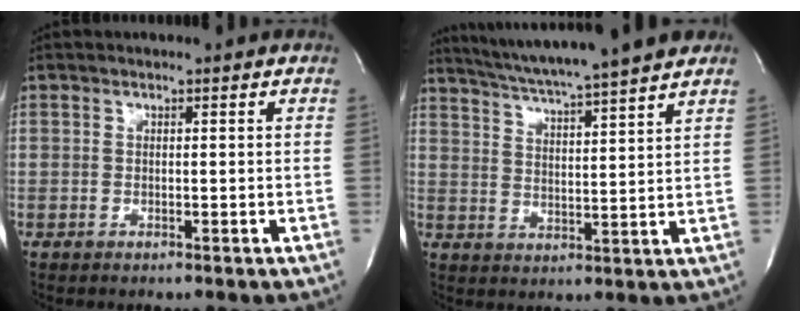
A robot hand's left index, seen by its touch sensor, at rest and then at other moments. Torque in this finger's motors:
{"motor_torque": [0.34, -0.21, 0.25, 0.08]}